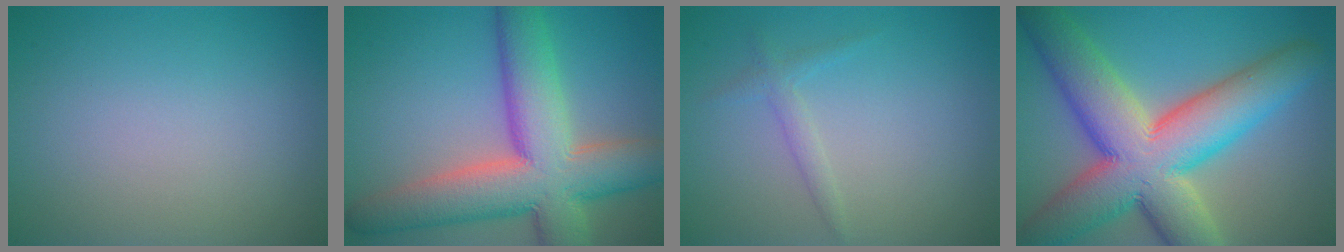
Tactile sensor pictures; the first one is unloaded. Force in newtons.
{"total": 11.6, "press": 11.6, "slide": 1.0}
{"total": 1.3, "press": 1.3, "slide": 0.1}
{"total": 13.9, "press": 13.8, "slide": 0.8}